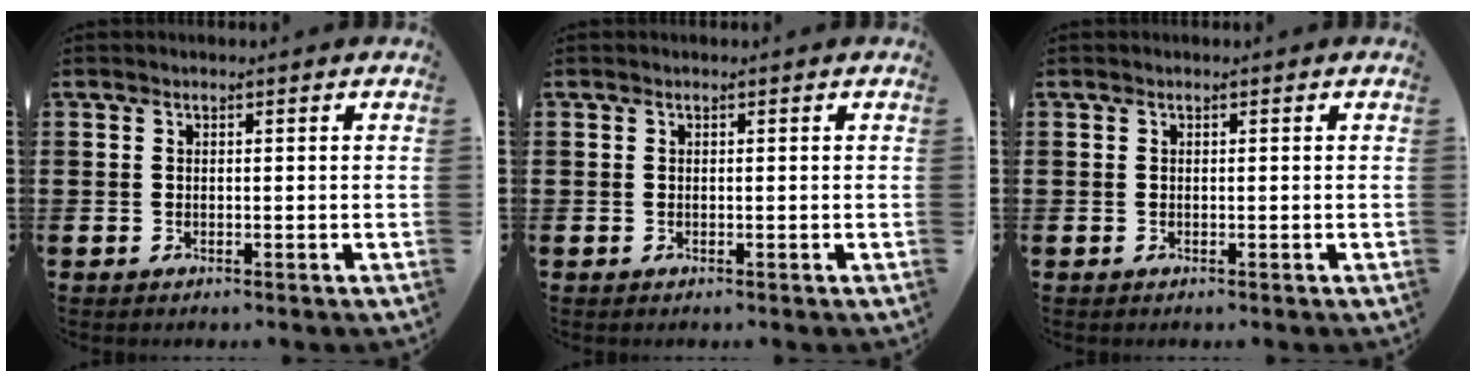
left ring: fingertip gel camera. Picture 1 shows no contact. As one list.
[{"total": 0.0}, {"total": 0.0}]